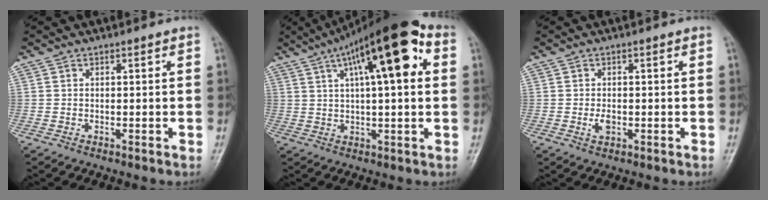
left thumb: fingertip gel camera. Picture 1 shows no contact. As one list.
[{"total": 18.4, "force": [6.3, 5.6, 16.4], "torque": [-0.245, 0.028, 0.090]}, {"total": 2.1, "force": [-0.4, 1.2, 1.6], "torque": [-0.030, -0.001, -0.009]}]